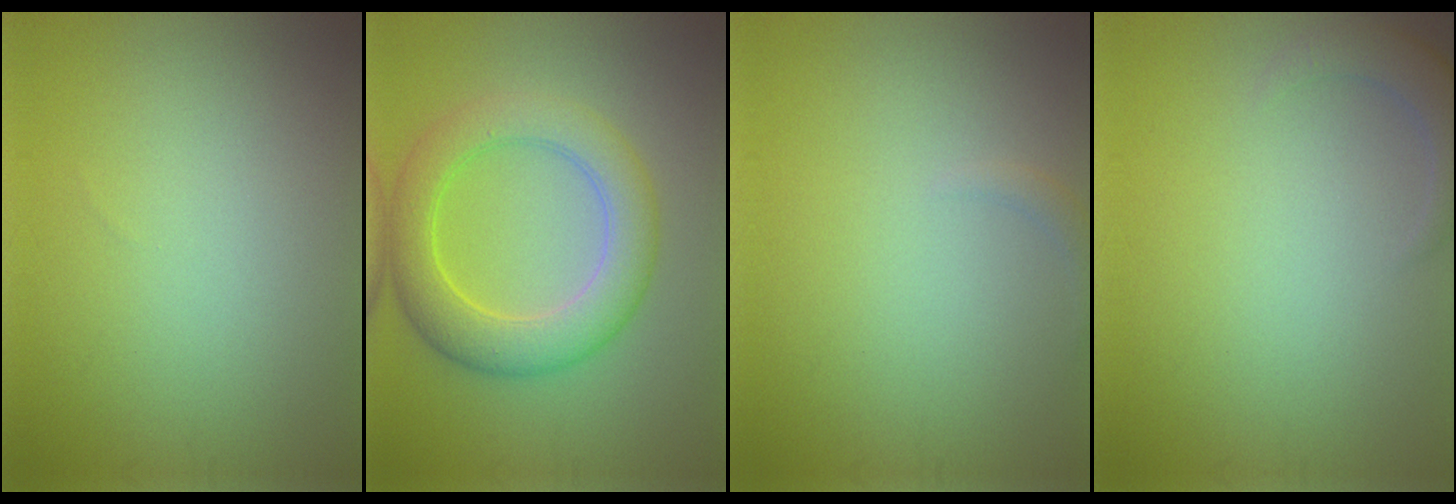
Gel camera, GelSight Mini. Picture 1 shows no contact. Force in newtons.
{"total": 5.9, "press": 5.9, "slide": 0.0}
{"total": 0.8, "press": 0.7, "slide": 0.1}
{"total": 2.3, "press": 2.3, "slide": 0.4}